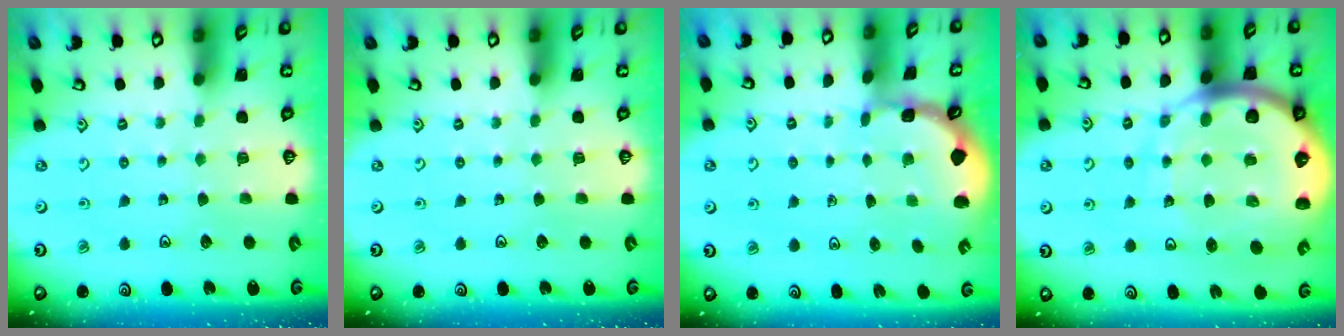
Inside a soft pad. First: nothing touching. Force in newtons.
{"total": 0.0}
{"total": 1.1, "press": 1.1, "slide": 0.1}
{"total": 17.4, "press": 17.3, "slide": 2.0}